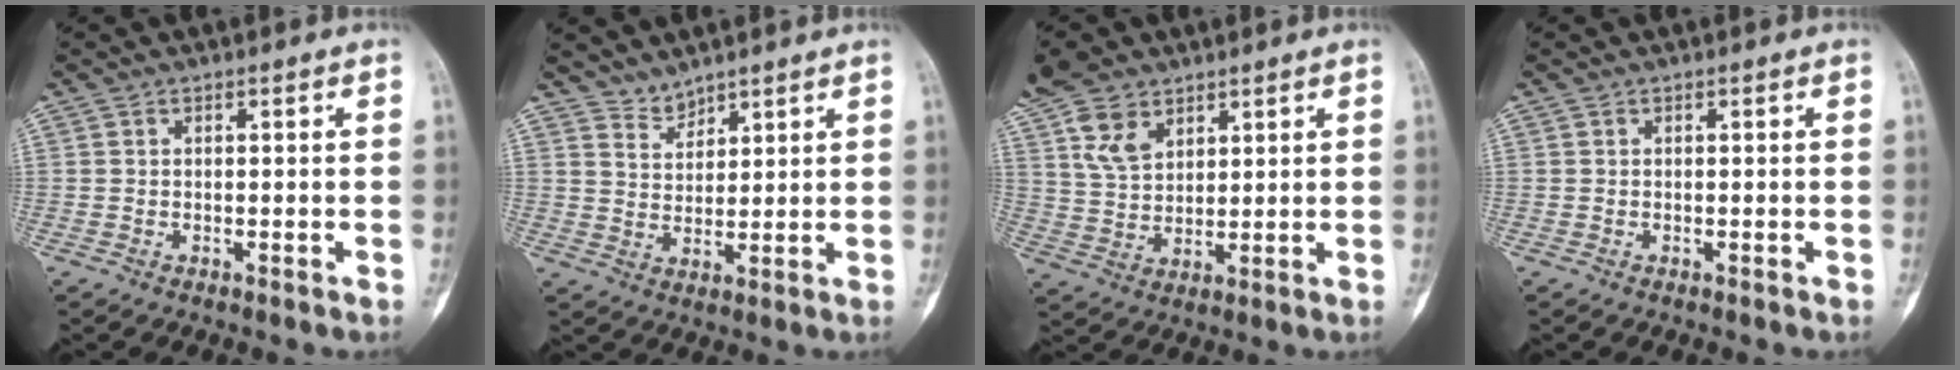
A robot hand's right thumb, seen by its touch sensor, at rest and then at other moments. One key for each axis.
{"total": 3.7, "fx": 3.5, "fy": 1.2, "fz": 0.2, "tx": 0.013, "ty": -0.027, "tz": 0.067}
{"total": 9.3, "fx": 5.6, "fy": 5.7, "fz": 4.8, "tx": -0.080, "ty": -0.017, "tz": 0.116}
{"total": 0.0}